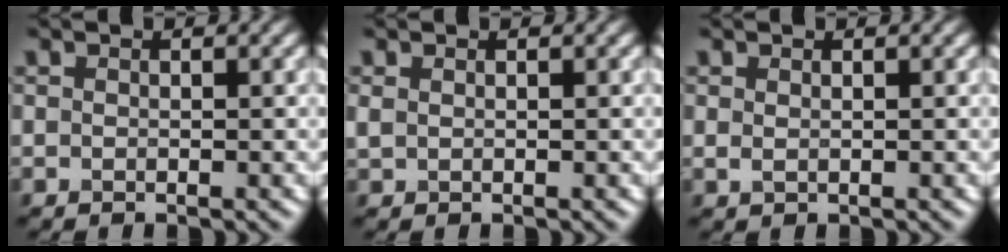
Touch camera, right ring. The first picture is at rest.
{"total": 0.6, "force": [0.2, 0.4, 0.3], "torque": [-0.010, -0.001, 0.006]}
{"total": 0.5, "force": [0.2, 0.3, 0.4], "torque": [-0.010, -0.001, 0.004]}